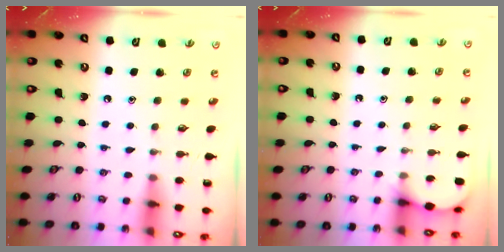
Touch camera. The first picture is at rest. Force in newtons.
{"total": 2.8, "press": 2.8, "slide": 0.3}